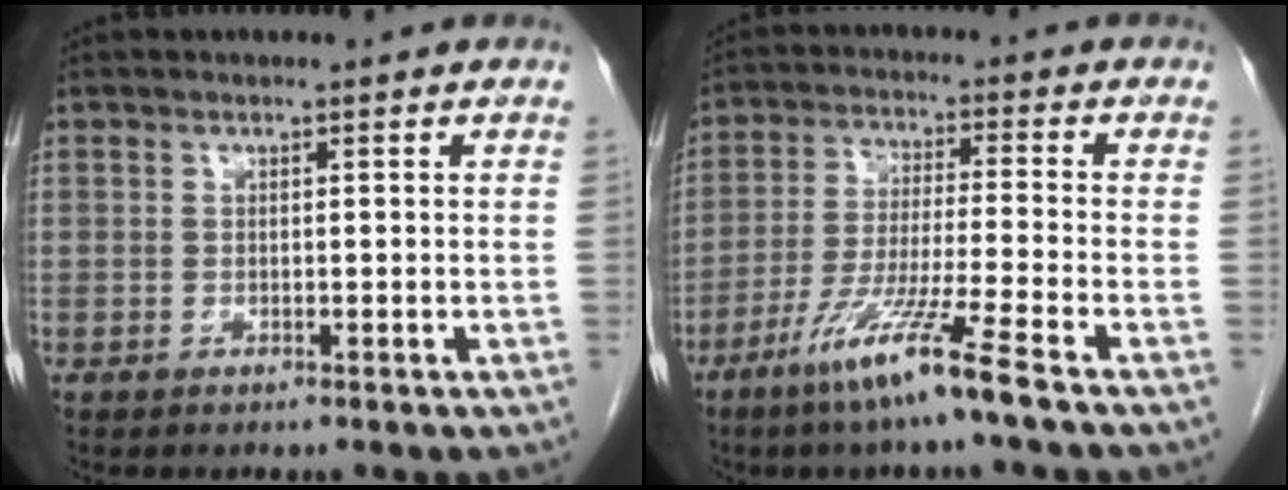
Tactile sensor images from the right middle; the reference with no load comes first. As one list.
[{"total": 10.1, "force": [-6.4, -1.3, 7.7], "torque": [-0.150, -0.034, -0.127]}]